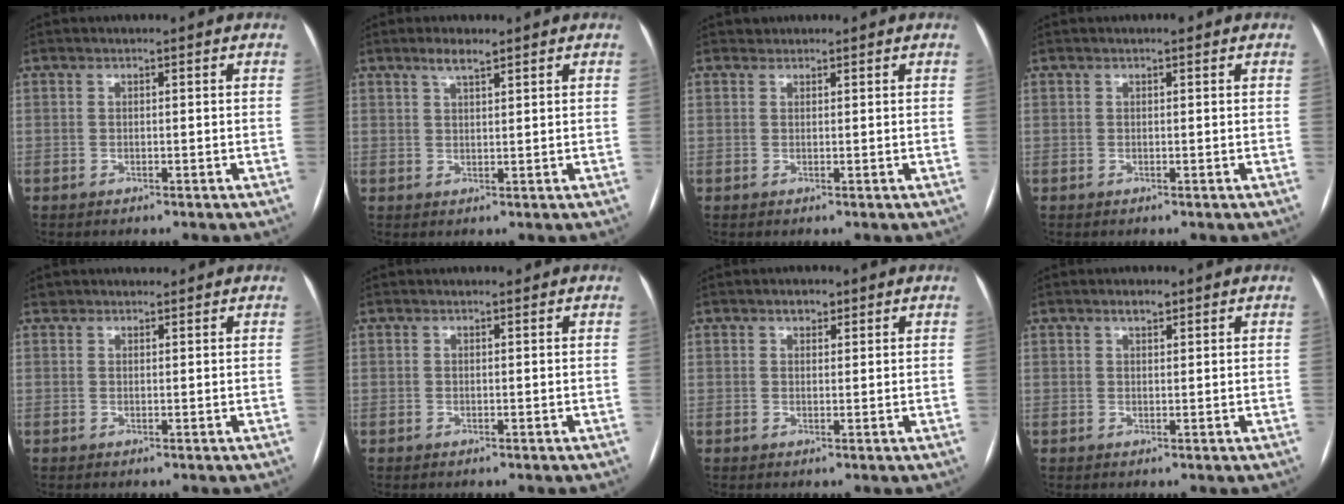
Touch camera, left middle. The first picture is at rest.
{"total": 2.6, "force": [2.0, 0.3, 1.7], "torque": [-0.038, 0.003, 0.038]}
{"total": 0.8, "force": [0.7, 0.3, -0.2], "torque": [-0.002, 0.006, 0.011]}
{"total": 0.8, "force": [0.5, 0.2, 0.6], "torque": [-0.015, 0.004, 0.006]}
{"total": 1.5, "force": [1.4, 0.7, 0.0], "torque": [-0.003, 0.015, 0.022]}
{"total": 0.6, "force": [0.5, 0.1, 0.3], "torque": [-0.010, 0.004, 0.007]}
{"total": 1.9, "force": [1.3, 1.1, 1.0], "torque": [-0.018, 0.006, 0.019]}
{"total": 1.8, "force": [1.3, 0.6, 1.1], "torque": [-0.023, 0.004, 0.022]}